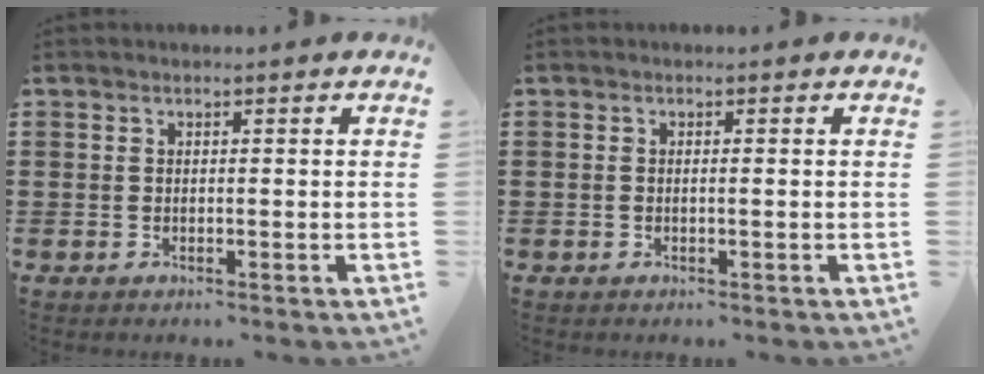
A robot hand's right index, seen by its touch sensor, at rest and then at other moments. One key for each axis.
{"total": 0.6, "fx": -0.2, "fy": 0.0, "fz": 0.5, "tx": -0.010, "ty": -0.003, "tz": -0.003}